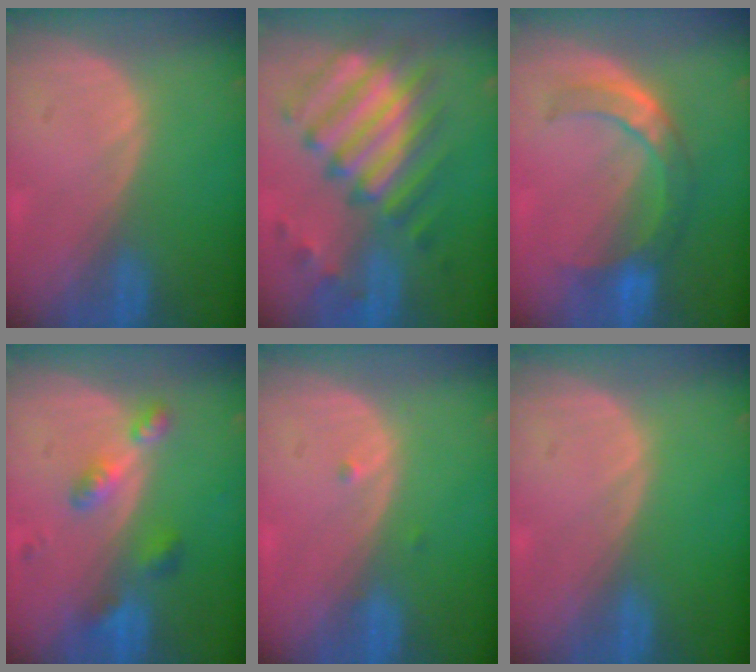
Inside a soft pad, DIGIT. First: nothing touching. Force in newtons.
{"total": 10.9, "press": 10.4, "slide": 3.4}
{"total": 6.9, "press": 6.7, "slide": 1.4}
{"total": 5.5, "press": 4.8, "slide": 2.6}
{"total": 0.9, "press": 0.7, "slide": 0.5}
{"total": 0.0}